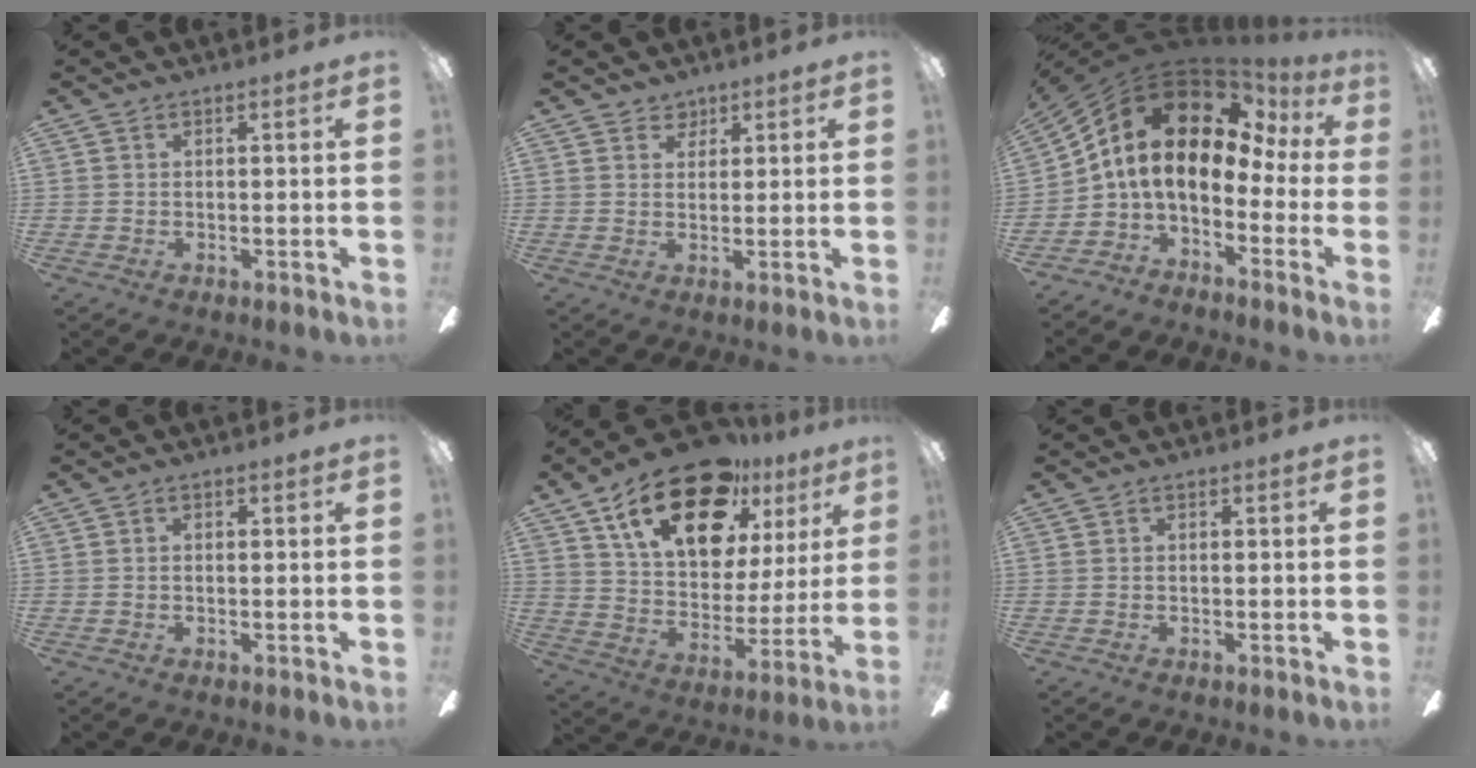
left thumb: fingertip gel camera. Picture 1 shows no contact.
{"total": 3.4, "force": [2.4, 2.4, 0.4], "torque": [-0.001, -0.005, 0.042]}
{"total": 14.2, "force": [3.3, 8.7, 10.7], "torque": [-0.224, -0.036, 0.048]}
{"total": 0.8, "force": [0.0, 0.4, 0.7], "torque": [-0.014, 0.003, -0.002]}
{"total": 23.5, "force": [14.4, 11.9, 14.3], "torque": [-0.238, -0.071, 0.255]}
{"total": 0.6, "force": [-0.1, 0.2, 0.6], "torque": [-0.011, 0.002, -0.003]}